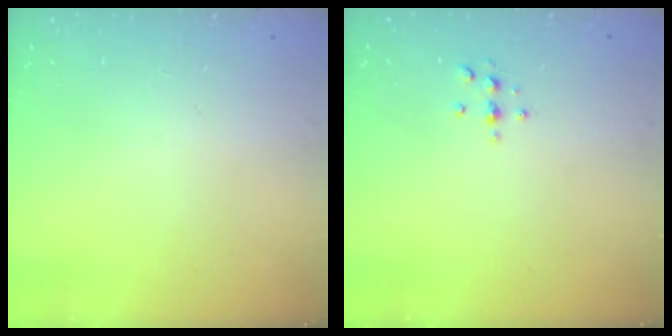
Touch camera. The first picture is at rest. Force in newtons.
{"total": 3.1, "press": 3.1, "slide": 0.5}